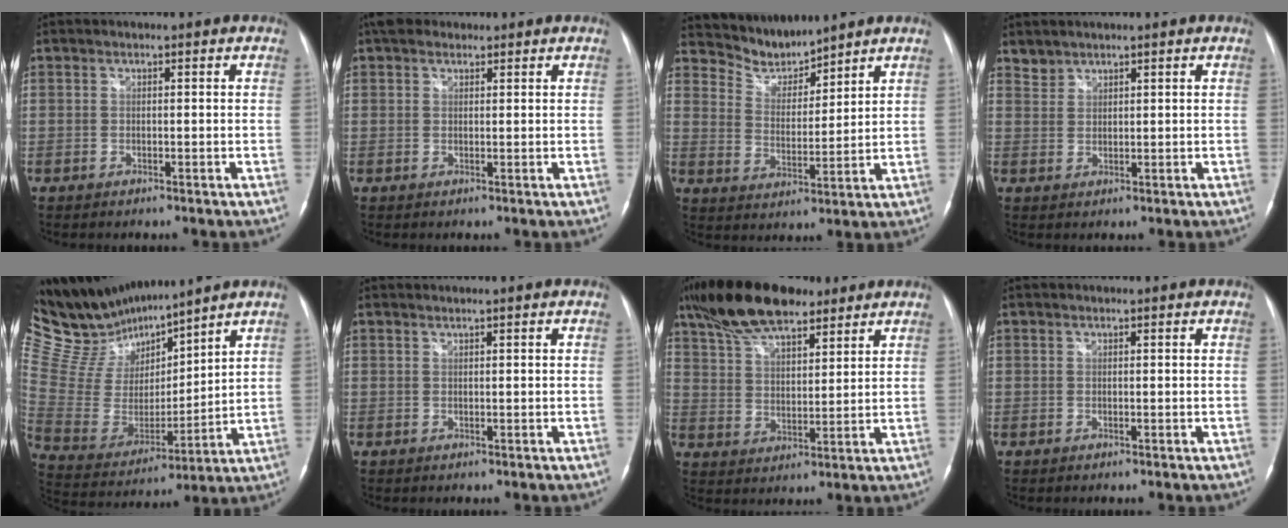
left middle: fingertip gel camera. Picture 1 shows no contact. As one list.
[{"total": 3.7, "force": [2.8, 2.1, 1.1], "torque": [-0.021, 0.023, 0.047]}, {"total": 6.2, "force": [6.1, 0.8, -0.4], "torque": [0.004, -0.003, 0.129]}, {"total": 2.0, "force": [1.8, 0.8, -0.4], "torque": [0.010, 0.009, 0.035]}, {"total": 17.2, "force": [16.0, 3.4, 5.3], "torque": [-0.120, 0.002, 0.310]}, {"total": 0.5, "force": [0.5, -0.1, 0.1], "torque": [-0.008, -0.001, 0.013]}, {"total": 14.7, "force": [11.0, 4.9, 8.4], "torque": [-0.168, 0.025, 0.199]}, {"total": 0.0}]